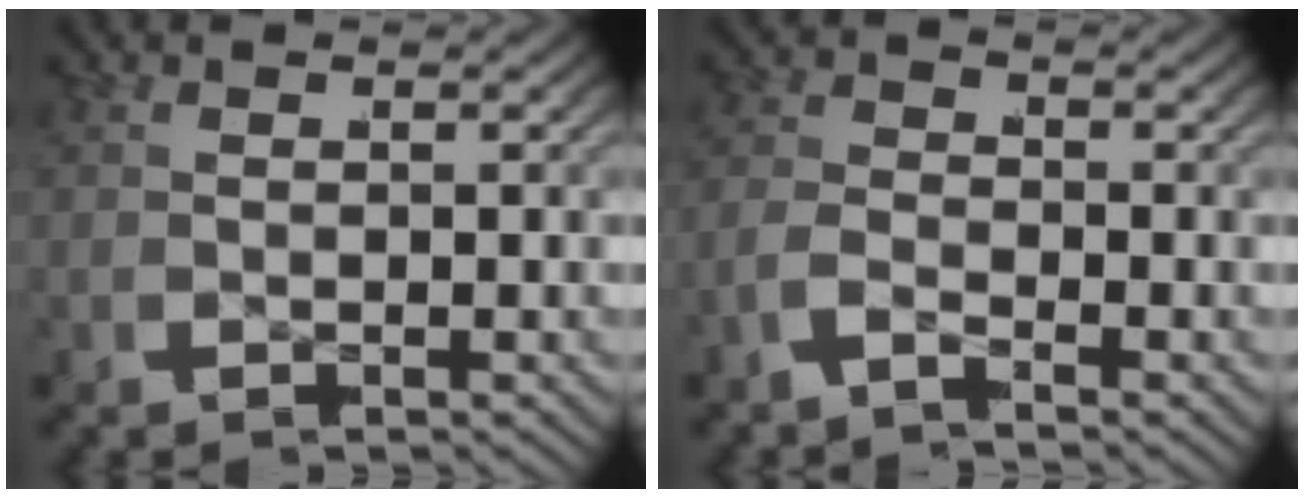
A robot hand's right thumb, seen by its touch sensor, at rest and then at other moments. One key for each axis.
{"total": 1.8, "fx": -1.7, "fy": 0.3, "fz": 0.5, "tx": -0.011, "ty": 0.002, "tz": -0.040}